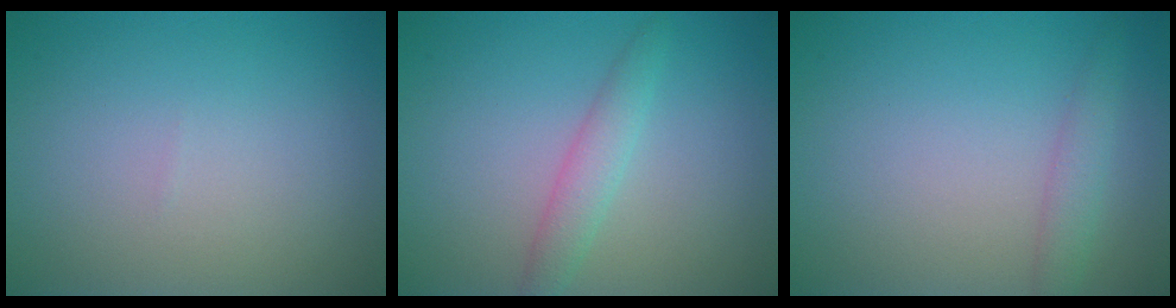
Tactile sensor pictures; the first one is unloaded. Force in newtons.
{"total": 2.1, "press": 2.1, "slide": 0.1}
{"total": 1.7, "press": 1.7, "slide": 0.1}